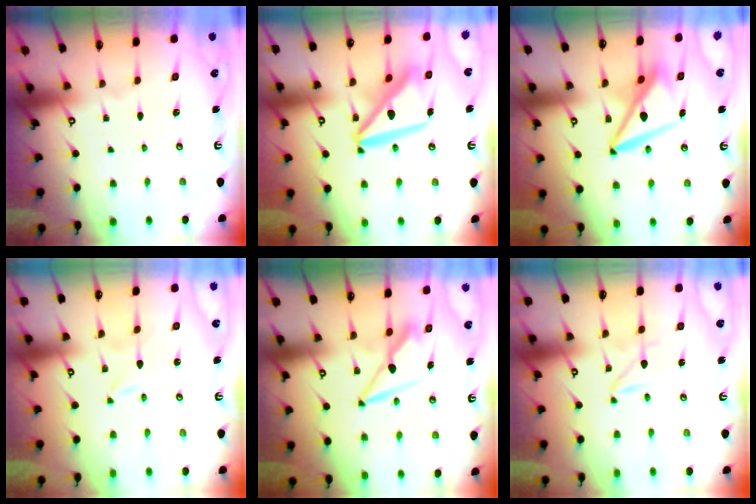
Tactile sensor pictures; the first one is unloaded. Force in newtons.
{"total": 14.2, "press": 14.1, "slide": 1.6}
{"total": 10.7, "press": 10.6, "slide": 1.3}
{"total": 0.0}
{"total": 8.0, "press": 7.9, "slide": 0.8}
{"total": 2.2, "press": 2.2, "slide": 0.1}